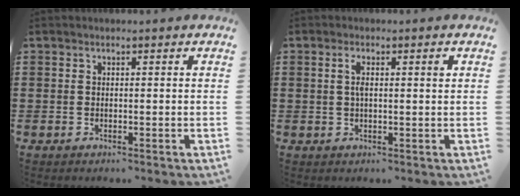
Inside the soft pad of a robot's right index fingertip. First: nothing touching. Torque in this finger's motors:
{"motor_torque": [0.36, -0.30, 0.06, 0.06]}